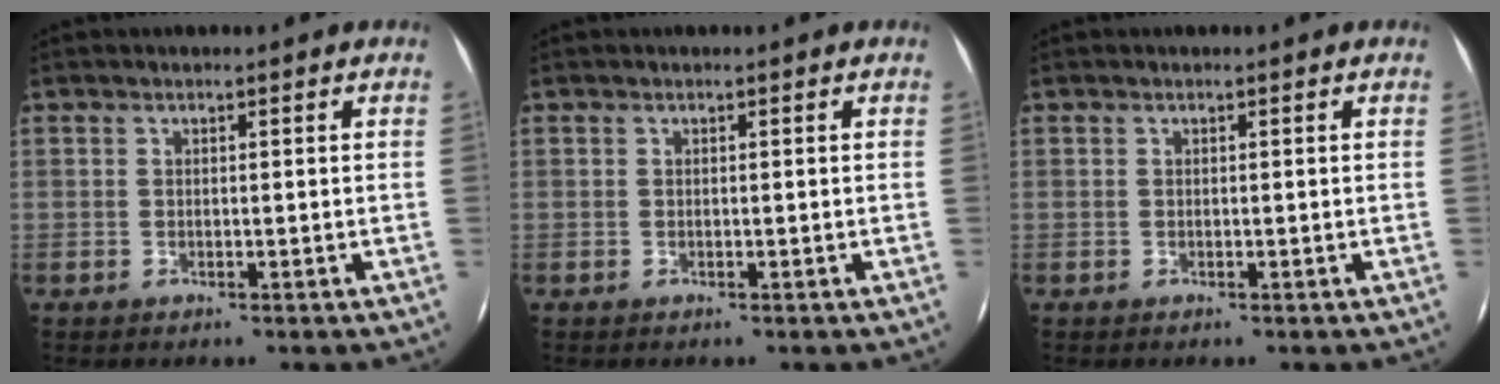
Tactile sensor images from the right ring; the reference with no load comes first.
{"total": 0.0}
{"total": 0.0}